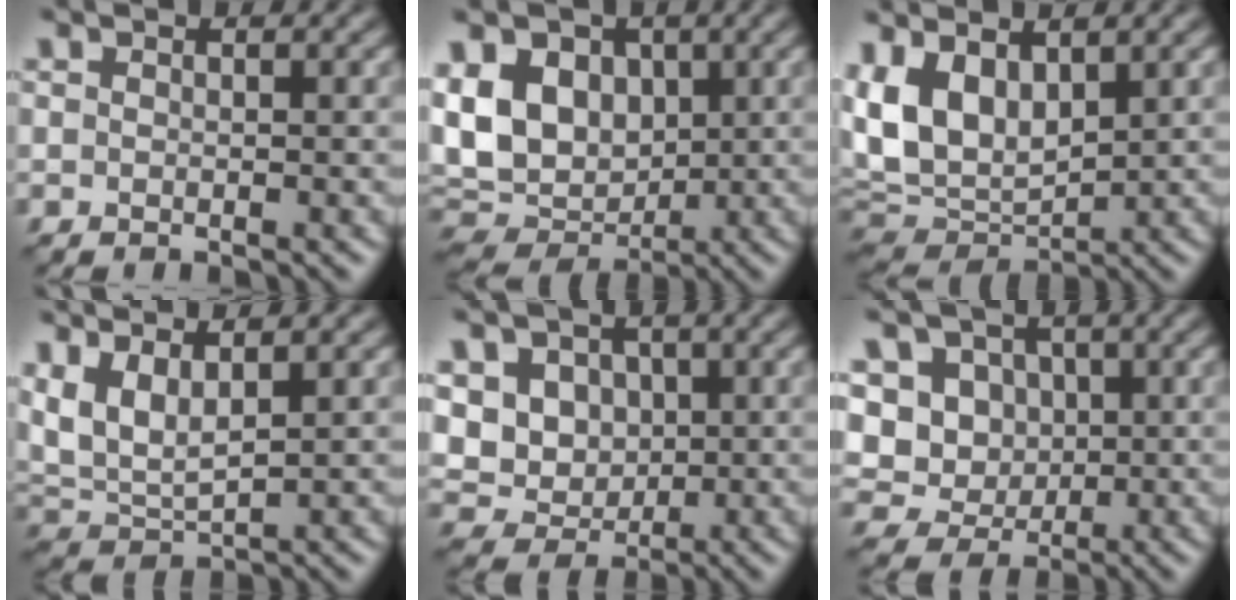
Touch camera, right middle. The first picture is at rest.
{"total": 10.6, "force": [2.2, 8.0, 6.7], "torque": [-0.134, 0.016, 0.034]}
{"total": 7.7, "force": [2.4, 4.8, 5.6], "torque": [-0.139, 0.002, 0.044]}
{"total": 4.8, "force": [2.1, 2.2, 3.7], "torque": [-0.091, 0.002, 0.048]}
{"total": 7.4, "force": [2.0, 6.3, 3.4], "torque": [-0.065, 0.020, 0.028]}
{"total": 9.2, "force": [2.1, 8.1, 3.9], "torque": [-0.083, 0.021, 0.021]}